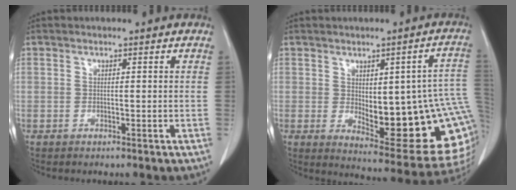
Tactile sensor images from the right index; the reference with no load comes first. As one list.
[{"total": 20.9, "force": [-0.6, 5.6, 20.1], "torque": [-0.189, 0.005, 0.015]}]